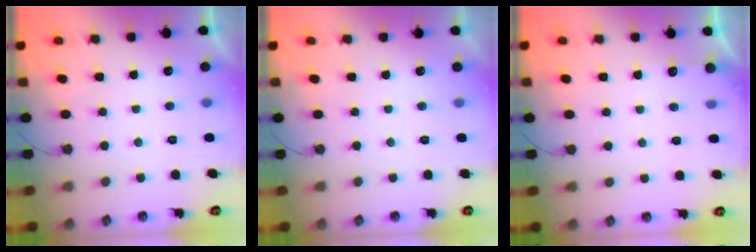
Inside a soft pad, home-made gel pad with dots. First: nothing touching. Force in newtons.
{"total": 0.0}
{"total": 3.8, "press": 3.8, "slide": 0.4}